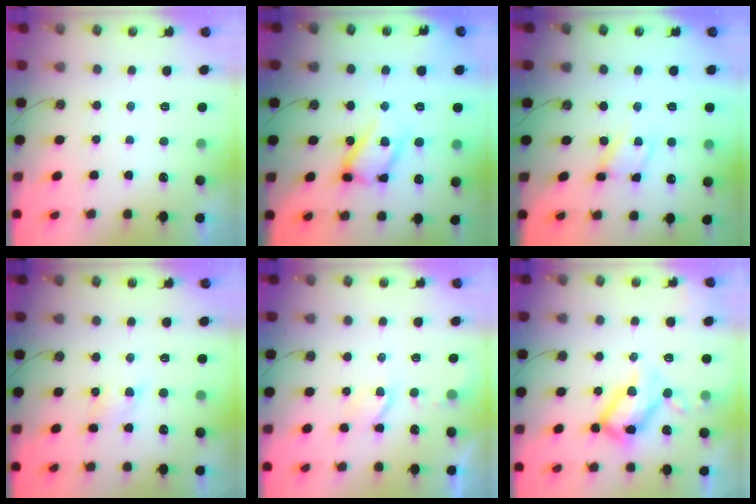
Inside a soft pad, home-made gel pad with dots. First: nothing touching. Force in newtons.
{"total": 15.3, "press": 15.2, "slide": 1.5}
{"total": 6.7, "press": 6.7, "slide": 0.5}
{"total": 5.5, "press": 5.4, "slide": 0.8}
{"total": 3.6, "press": 3.6, "slide": 0.5}
{"total": 16.3, "press": 16.2, "slide": 1.3}